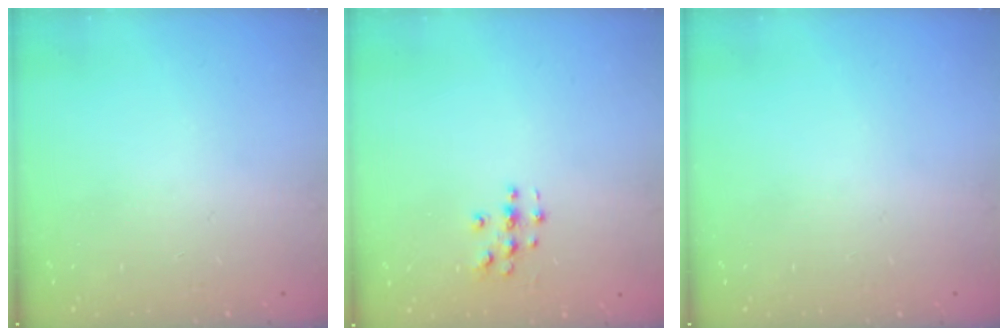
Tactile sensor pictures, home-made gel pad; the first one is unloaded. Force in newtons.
{"total": 3.2, "press": 3.2, "slide": 0.1}
{"total": 0.0}